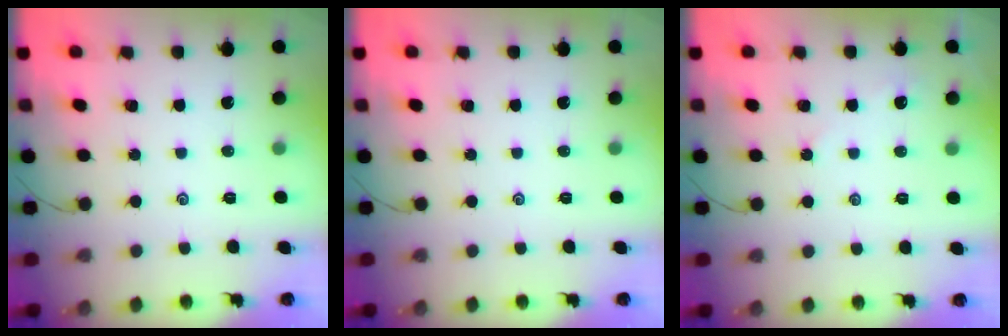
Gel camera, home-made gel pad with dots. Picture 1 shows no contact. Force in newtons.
{"total": 0.0}
{"total": 3.3, "press": 3.2, "slide": 0.4}